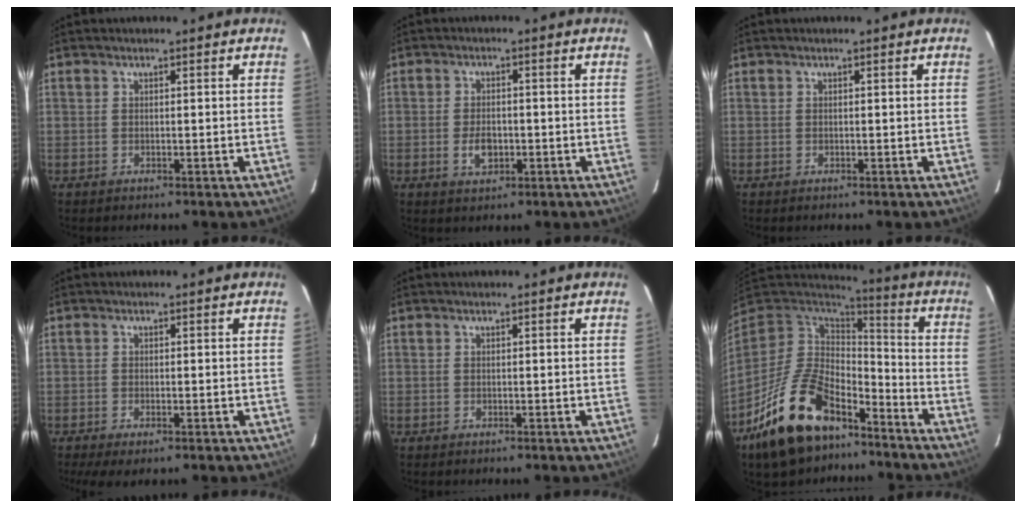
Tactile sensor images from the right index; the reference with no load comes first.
{"total": 4.3, "force": [-1.2, 2.6, 3.2], "torque": [-0.062, -0.001, -0.018]}
{"total": 0.0}
{"total": 3.7, "force": [-2.1, 1.0, 2.9], "torque": [-0.062, -0.014, -0.035]}
{"total": 0.0}
{"total": 21.4, "force": [-13.5, 10.9, 12.5], "torque": [-0.256, -0.009, -0.219]}